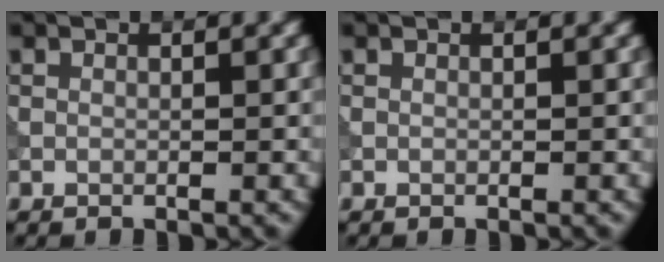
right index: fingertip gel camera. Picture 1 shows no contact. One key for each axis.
{"total": 0.0}